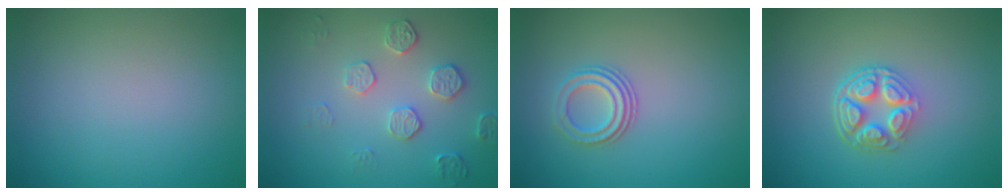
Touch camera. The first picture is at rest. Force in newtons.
{"total": 2.2, "press": 1.8, "slide": 1.2}
{"total": 2.8, "press": 2.2, "slide": 1.7}
{"total": 5.2, "press": 3.8, "slide": 3.5}